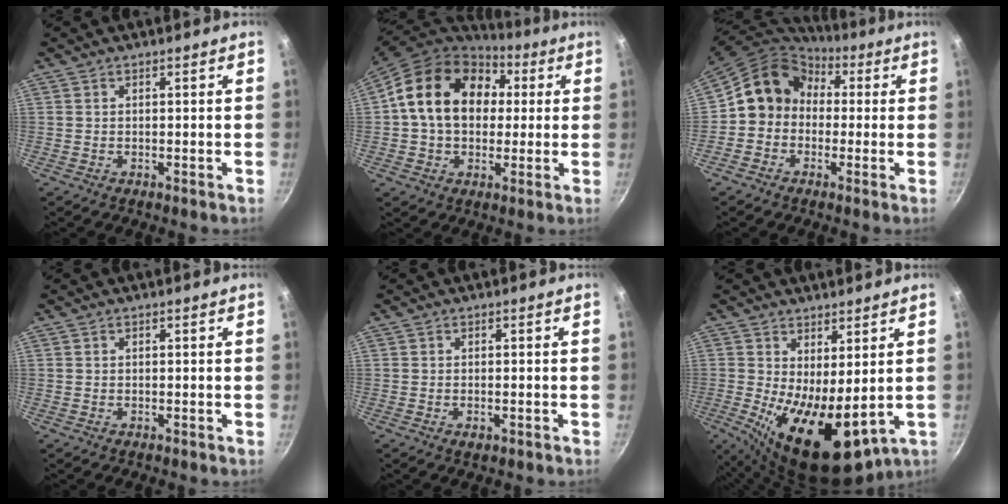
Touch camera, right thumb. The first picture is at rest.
{"total": 19.0, "force": [3.7, 14.4, 11.9], "torque": [-0.181, 0.025, 0.051]}
{"total": 11.5, "force": [0.8, 10.1, 5.4], "torque": [-0.060, 0.035, -0.013]}
{"total": 0.0}
{"total": 1.6, "force": [-0.6, 0.8, 1.3], "torque": [-0.021, -0.002, -0.008]}
{"total": 12.7, "force": [0.0, 5.6, 11.4], "torque": [-0.166, -0.020, 0.018]}